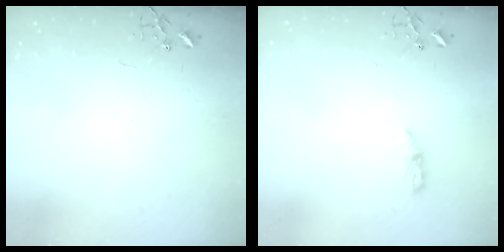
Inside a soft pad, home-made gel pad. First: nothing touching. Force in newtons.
{"total": 5.0, "press": 4.9, "slide": 0.5}